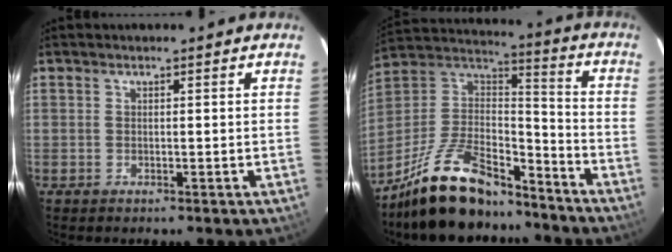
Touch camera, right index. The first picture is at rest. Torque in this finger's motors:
{"motor_torque": [1.14, -1.00, 0.68, 0.09]}